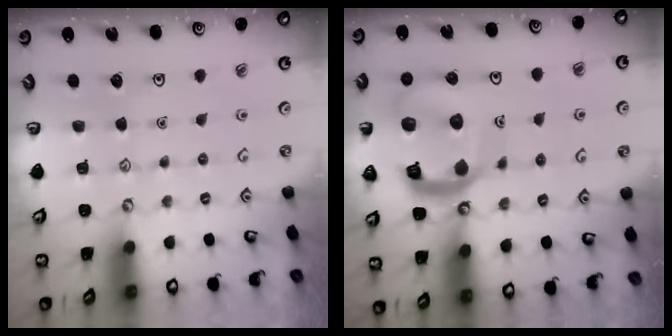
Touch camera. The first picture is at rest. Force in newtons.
{"total": 17.9, "press": 17.8, "slide": 1.9}